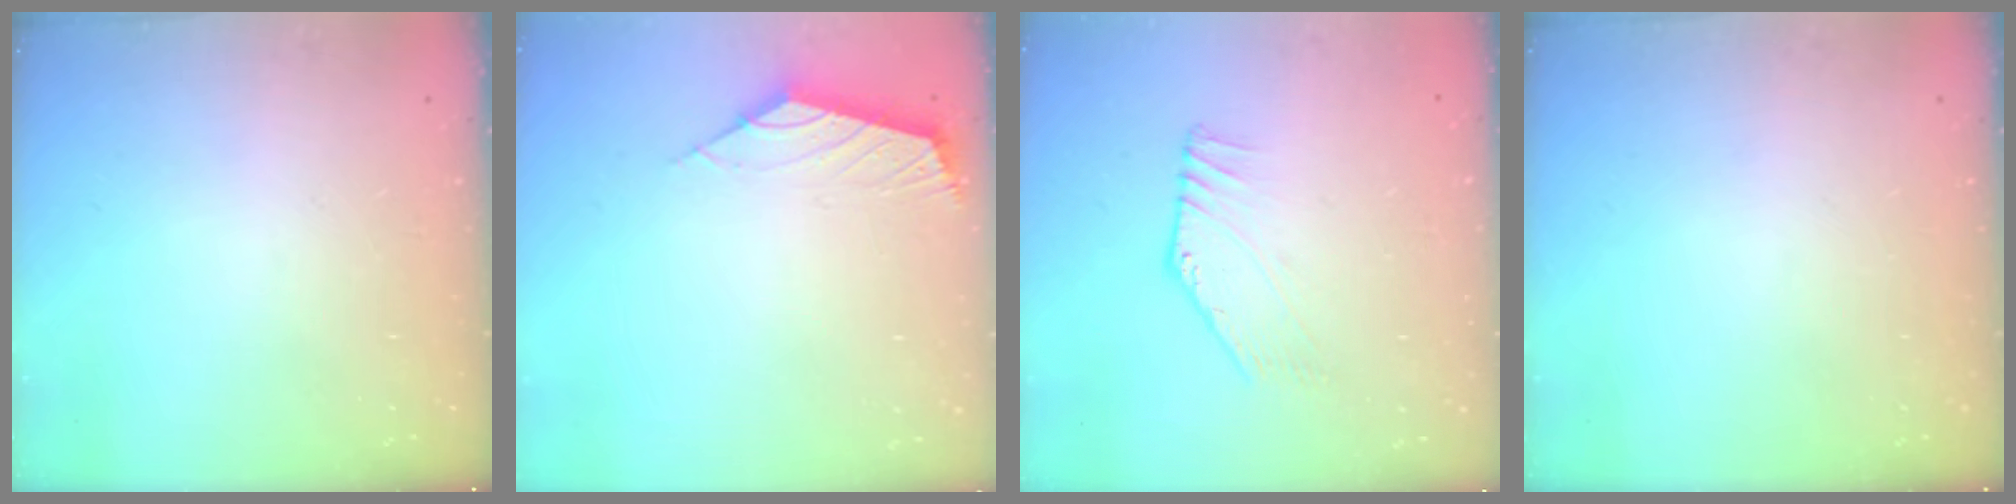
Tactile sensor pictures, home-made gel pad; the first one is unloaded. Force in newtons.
{"total": 2.6, "press": 2.5, "slide": 0.6}
{"total": 3.1, "press": 3.1, "slide": 0.1}
{"total": 0.0}